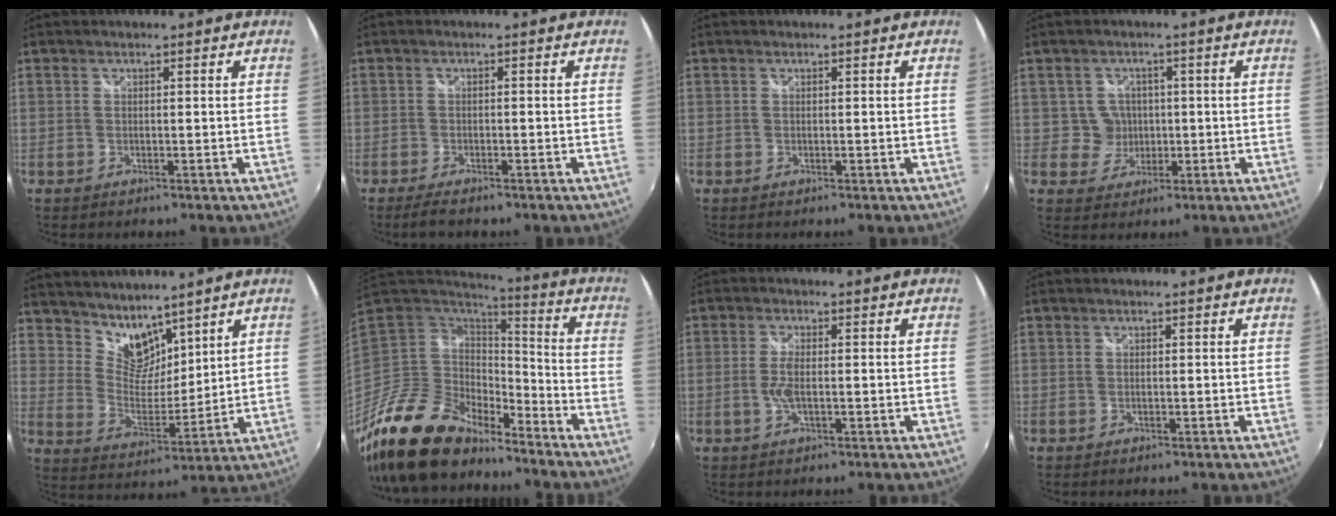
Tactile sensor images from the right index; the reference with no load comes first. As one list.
[{"total": 3.7, "force": [-3.0, 1.0, 2.0], "torque": [-0.049, -0.013, -0.053]}, {"total": 0.0}, {"total": 4.4, "force": [0.1, 4.4, 0.4], "torque": [-0.011, 0.014, 0.006]}, {"total": 9.1, "force": [7.6, 4.2, 2.7], "torque": [-0.043, -0.001, 0.148]}, {"total": 20.2, "force": [-16.0, 7.8, 9.7], "torque": [-0.214, -0.028, -0.291]}, {"total": 3.4, "force": [-0.5, 1.0, 3.2], "torque": [-0.067, -0.003, -0.012]}, {"total": 0.0}]